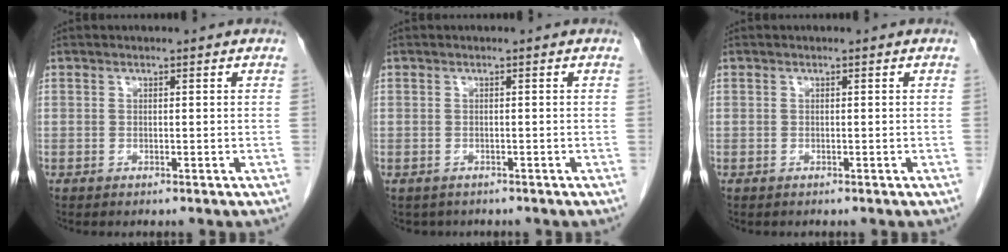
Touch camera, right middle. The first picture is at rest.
{"total": 2.0, "force": [-1.6, 1.3, 0.3], "torque": [-0.009, 0.001, -0.020]}
{"total": 0.0}